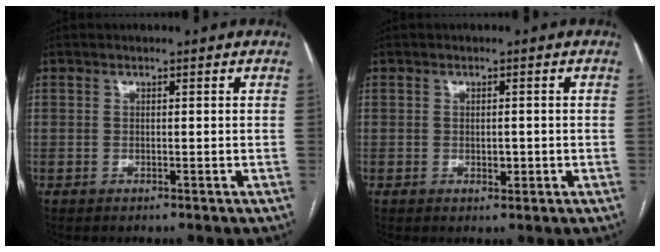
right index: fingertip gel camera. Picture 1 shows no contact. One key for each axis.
{"total": 1.8, "fx": -0.3, "fy": 0.9, "fz": 1.5, "tx": -0.025, "ty": -0.001, "tz": -0.001}